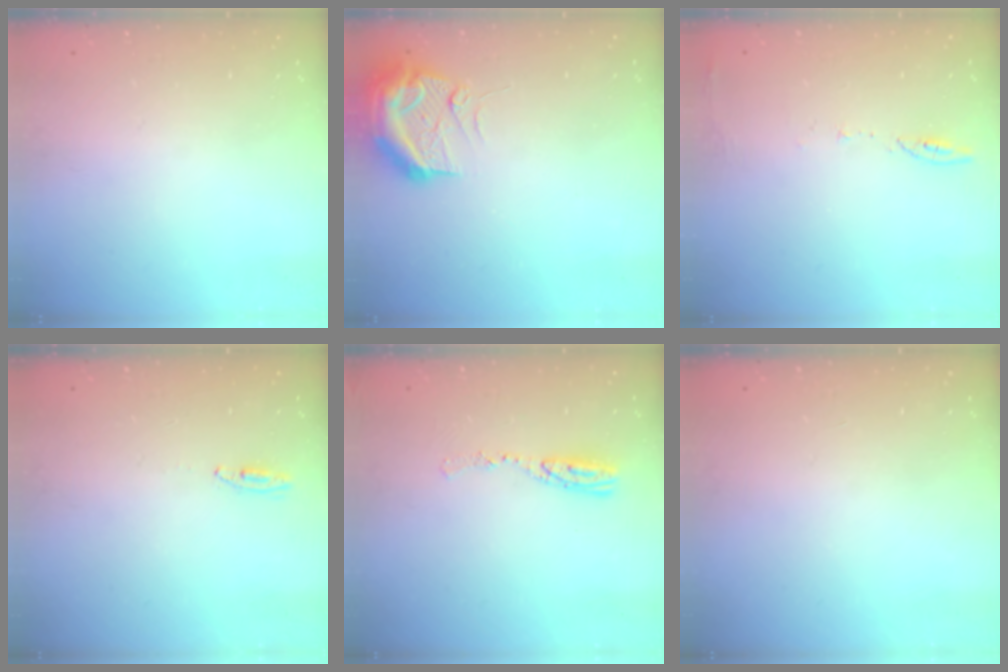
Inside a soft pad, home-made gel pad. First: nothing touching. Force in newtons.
{"total": 12.2, "press": 11.9, "slide": 2.6}
{"total": 5.8, "press": 5.7, "slide": 0.9}
{"total": 2.7, "press": 2.5, "slide": 1.0}
{"total": 8.1, "press": 8.1, "slide": 0.6}
{"total": 0.0}